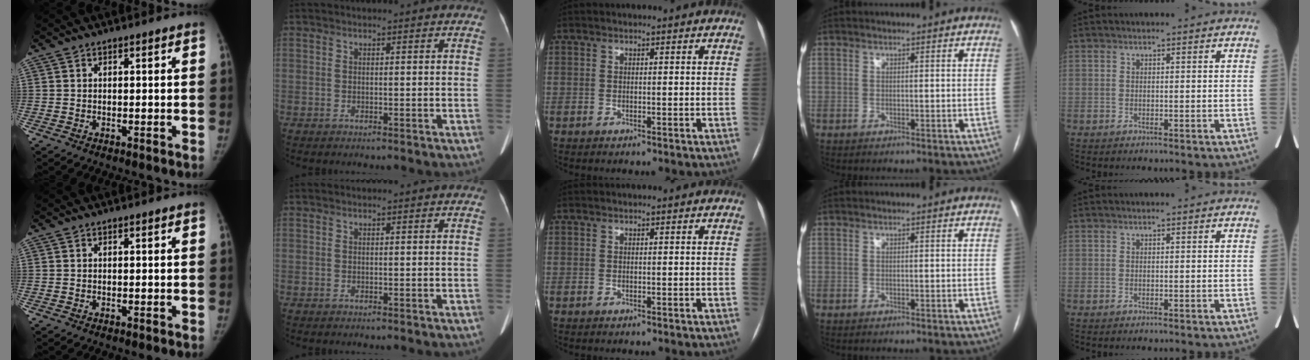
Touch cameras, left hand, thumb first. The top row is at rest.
{}